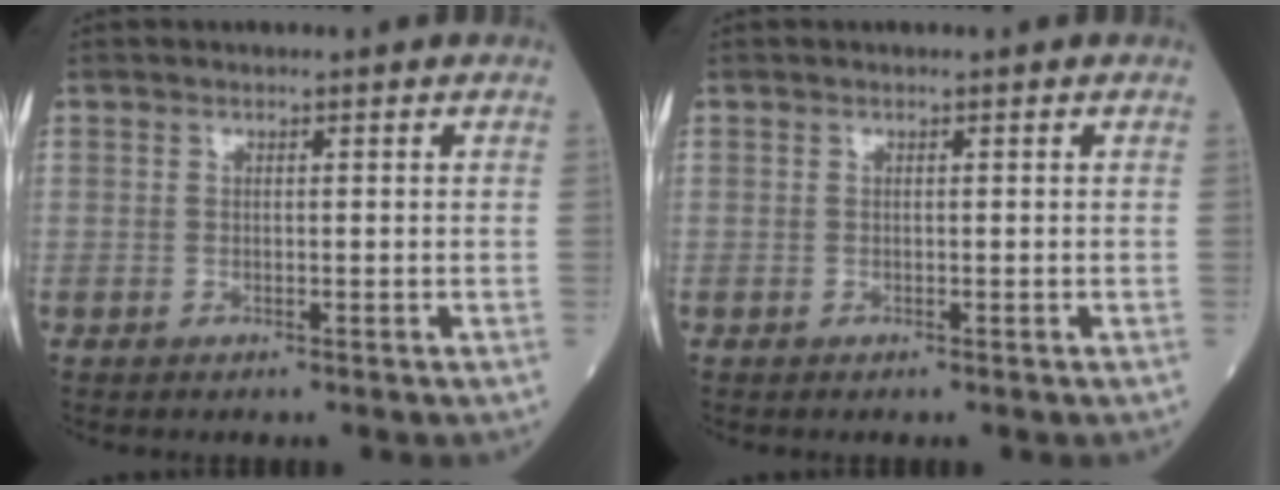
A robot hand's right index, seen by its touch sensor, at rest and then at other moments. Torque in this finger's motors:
{"motor_torque": [0.00, 0.00, 0.00, -0.01]}